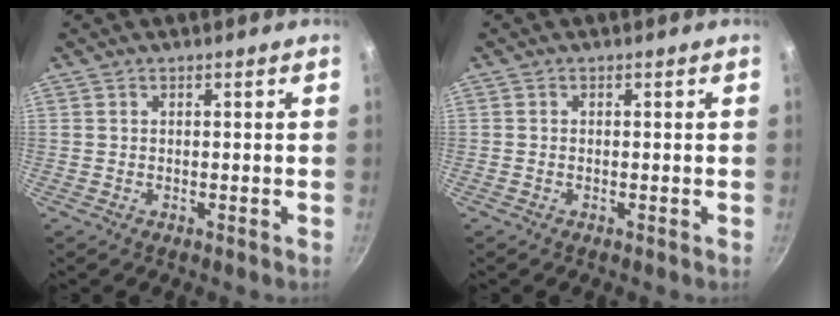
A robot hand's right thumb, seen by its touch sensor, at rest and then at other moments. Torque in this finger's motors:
{"motor_torque": [-0.03, -0.17, 0.36, 0.14, 0.01]}